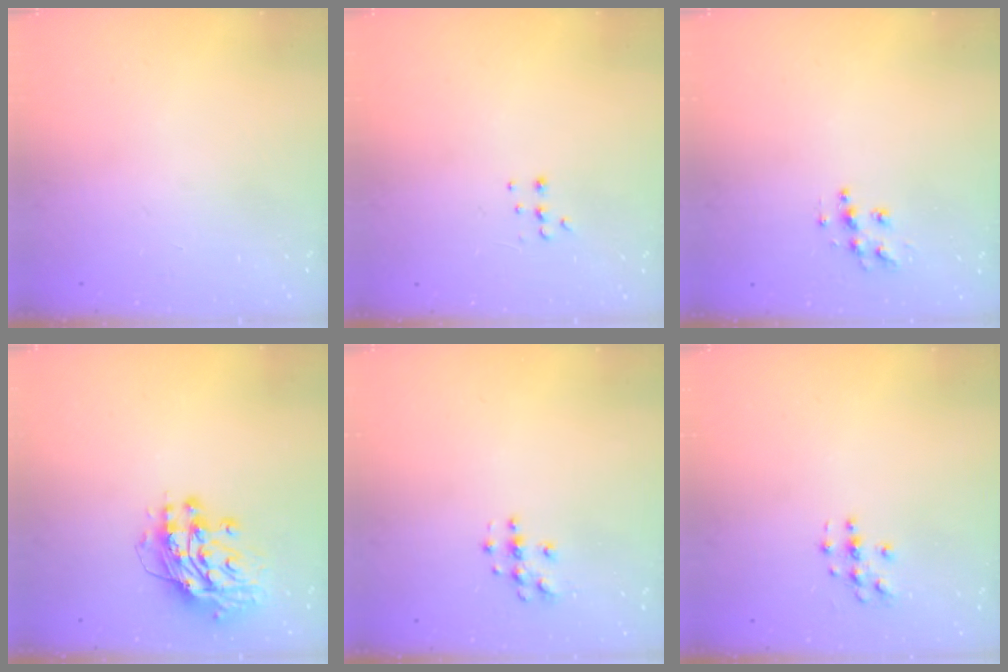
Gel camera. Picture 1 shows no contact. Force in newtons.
{"total": 5.7, "press": 5.6, "slide": 1.0}
{"total": 7.5, "press": 7.5, "slide": 0.1}
{"total": 12.9, "press": 12.8, "slide": 1.2}
{"total": 3.8, "press": 3.8, "slide": 0.4}
{"total": 2.8, "press": 2.8, "slide": 0.3}